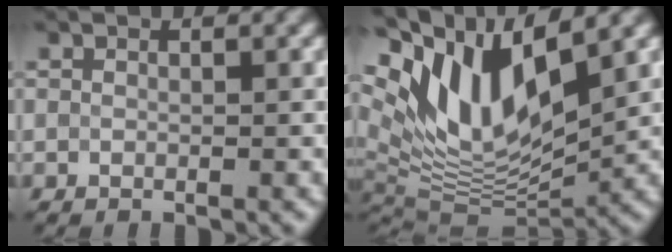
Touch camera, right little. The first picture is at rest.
{"total": 12.1, "force": [5.5, 4.6, 9.7], "torque": [-0.185, 0.007, 0.101]}